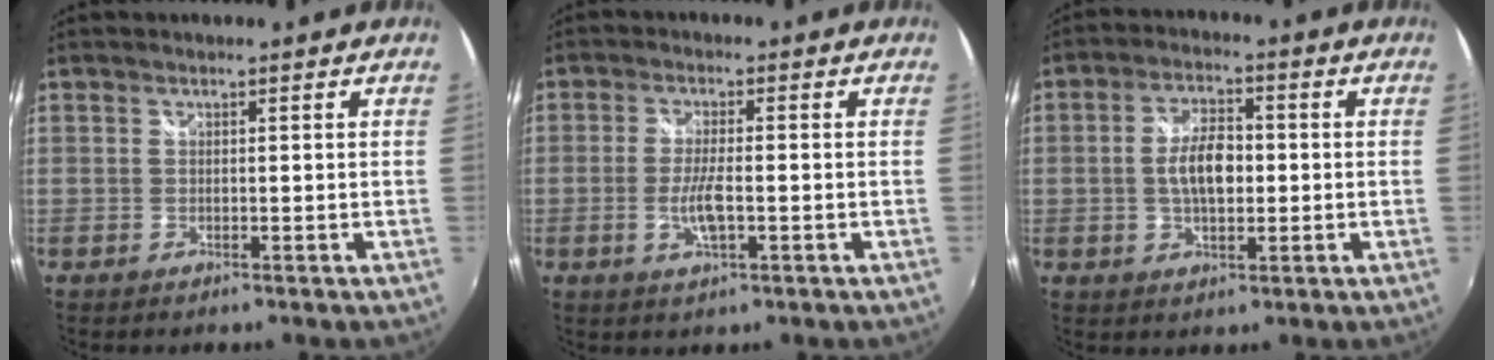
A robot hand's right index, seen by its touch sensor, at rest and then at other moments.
{"total": 5.1, "force": [-1.3, 1.3, 4.8], "torque": [-0.097, -0.006, -0.024]}
{"total": 7.6, "force": [-0.3, 3.9, 6.6], "torque": [-0.121, 0.008, -0.004]}